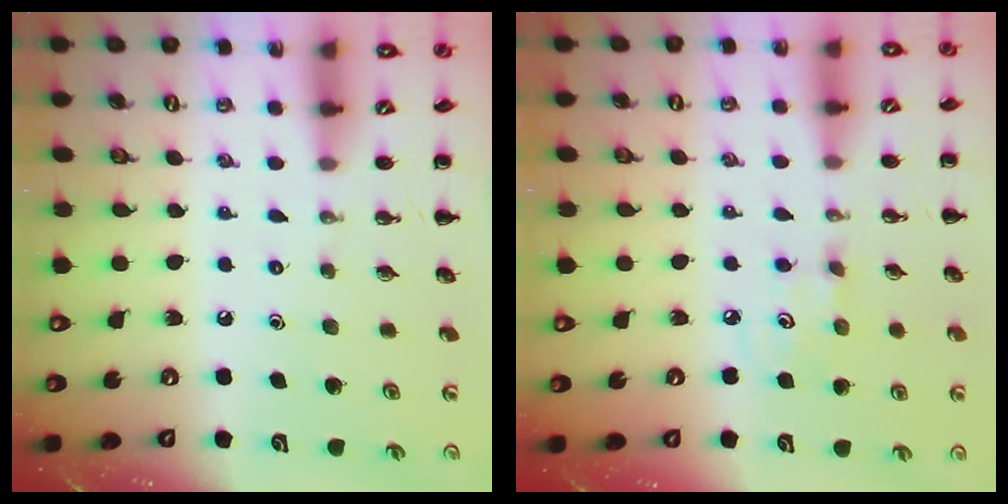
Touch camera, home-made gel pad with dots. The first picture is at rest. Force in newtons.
{"total": 3.5, "press": 3.4, "slide": 1.0}